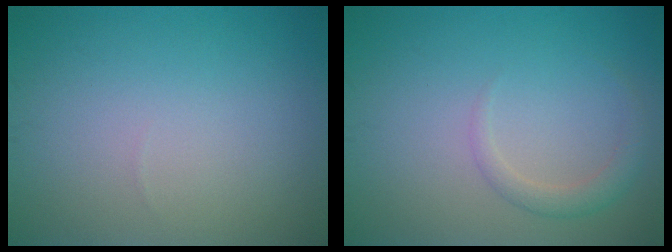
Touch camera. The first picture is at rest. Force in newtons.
{"total": 1.8, "press": 1.8, "slide": 0.1}